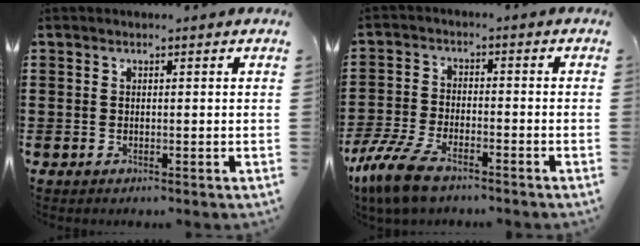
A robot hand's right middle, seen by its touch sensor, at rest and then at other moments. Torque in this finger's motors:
{"motor_torque": [1.85, -0.29, 0.21, 0.18]}